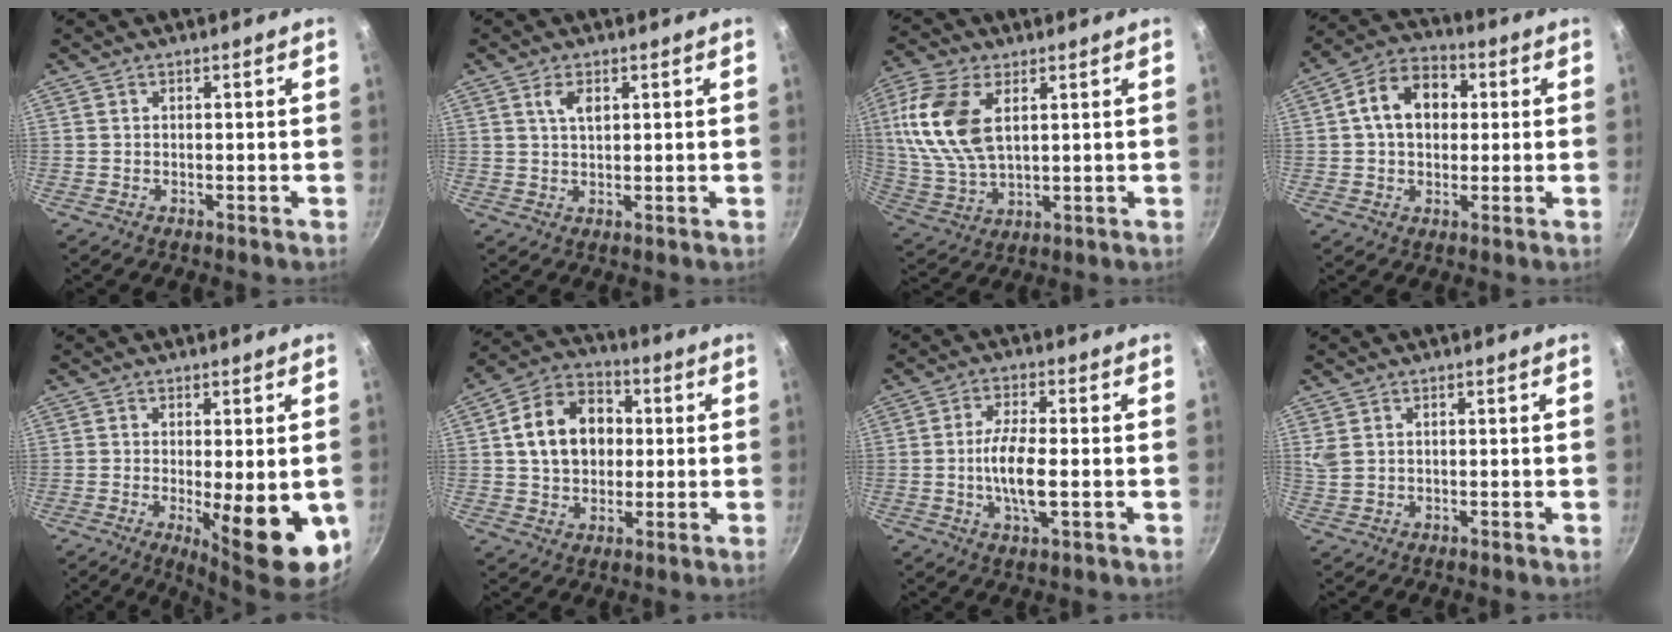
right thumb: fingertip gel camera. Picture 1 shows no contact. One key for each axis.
{"total": 3.2, "fx": 1.3, "fy": 1.5, "fz": 2.5, "tx": -0.041, "ty": -0.005, "tz": 0.026}
{"total": 15.1, "fx": 4.3, "fy": 8.4, "fz": 11.8, "tx": -0.235, "ty": -0.010, "tz": 0.088}
{"total": 11.3, "fx": 1.8, "fy": 8.3, "fz": 7.4, "tx": -0.091, "ty": 0.023, "tz": 0.013}
{"total": 13.8, "fx": -3.2, "fy": 4.1, "fz": 12.8, "tx": -0.150, "ty": -0.012, "tz": -0.030}
{"total": 14.0, "fx": 1.8, "fy": 10.8, "fz": 8.7, "tx": -0.121, "ty": 0.024, "tz": 0.021}
{"total": 8.1, "fx": -1.2, "fy": 2.4, "fz": 7.6, "tx": -0.155, "ty": 0.004, "tz": -0.028}
{"total": 2.5, "fx": 1.0, "fy": 1.7, "fz": 1.5, "tx": -0.028, "ty": -0.001, "tz": 0.025}